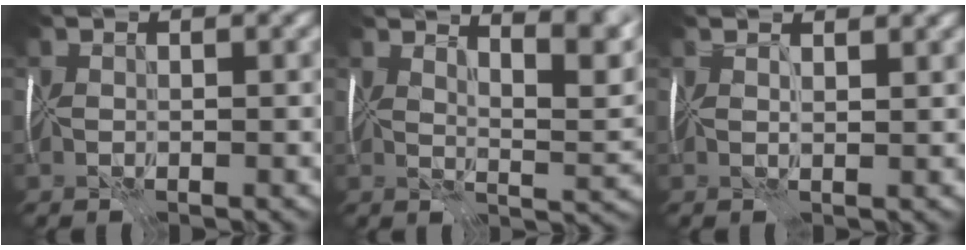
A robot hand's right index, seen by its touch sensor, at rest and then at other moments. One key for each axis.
{"total": 8.3, "fx": 5.6, "fy": 2.3, "fz": 5.6, "tx": -0.054, "ty": 0.019, "tz": 0.066}
{"total": 2.8, "fx": 2.0, "fy": 0.8, "fz": 1.7, "tx": -0.018, "ty": 0.013, "tz": 0.009}